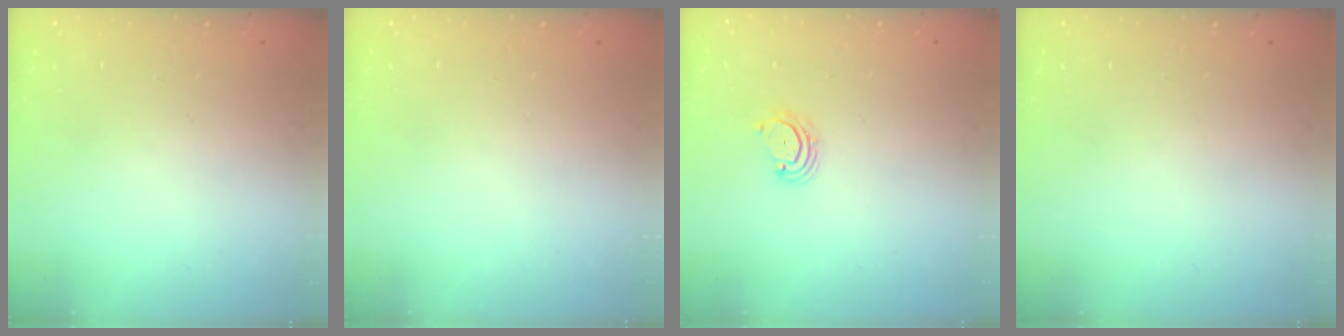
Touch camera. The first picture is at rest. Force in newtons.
{"total": 0.0}
{"total": 3.1, "press": 3.1, "slide": 0.4}
{"total": 0.0}